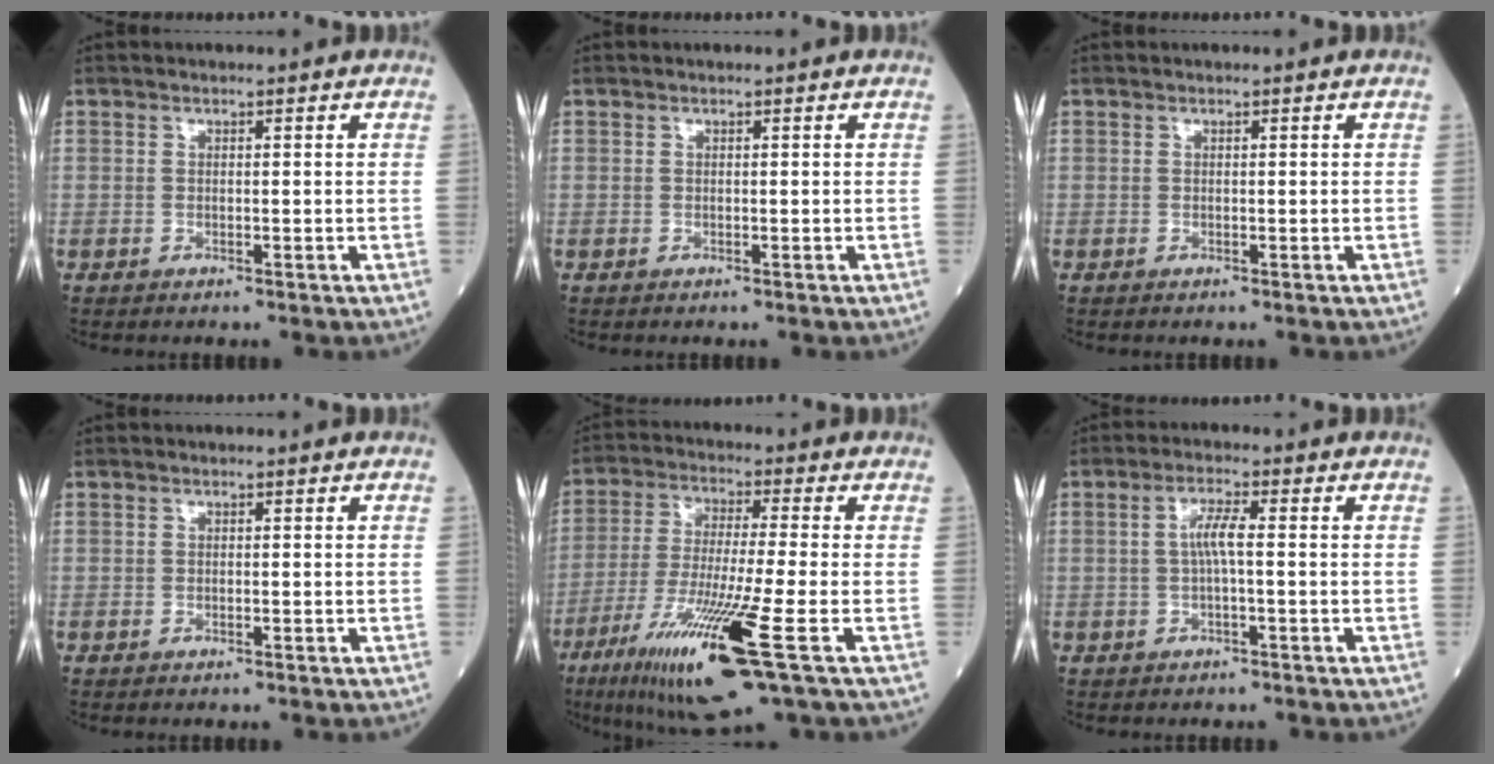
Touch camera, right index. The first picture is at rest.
{"total": 0.0}
{"total": 0.0}
{"total": 0.0}
{"total": 16.2, "force": [-7.3, 0.1, 14.5], "torque": [-0.284, -0.045, -0.133]}
{"total": 3.4, "force": [0.0, 0.1, 3.4], "torque": [-0.067, 0.007, 0.001]}